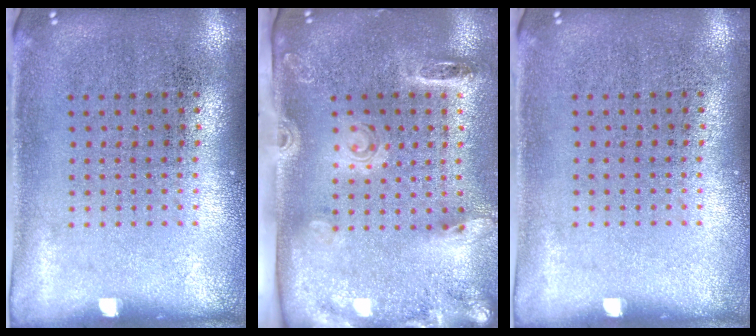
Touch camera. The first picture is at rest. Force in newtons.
{"total": 2.7, "press": 1.9, "slide": 1.9}
{"total": 0.0}